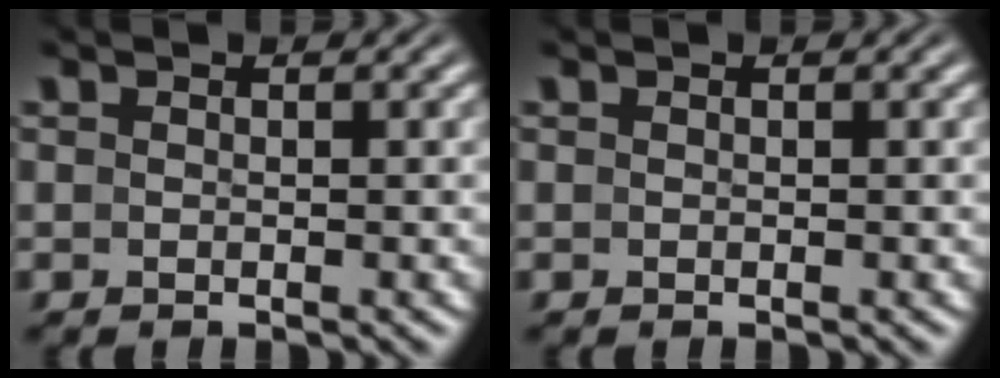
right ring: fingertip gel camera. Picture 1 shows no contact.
{"total": 0.0}